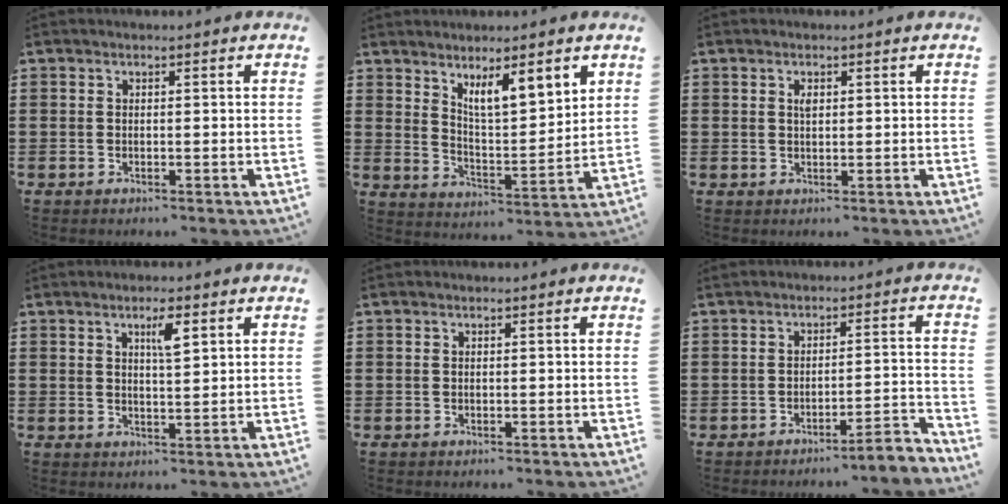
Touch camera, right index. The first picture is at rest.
{"total": 6.5, "force": [4.6, 1.5, 4.2], "torque": [-0.080, -0.016, 0.079]}
{"total": 1.3, "force": [0.4, 0.6, 1.1], "torque": [-0.023, 0.005, 0.006]}
{"total": 3.6, "force": [1.7, 0.8, 3.0], "torque": [-0.048, 0.001, 0.024]}
{"total": 0.0}
{"total": 3.8, "force": [-3.4, -0.2, 1.7], "torque": [-0.030, -0.010, -0.069]}